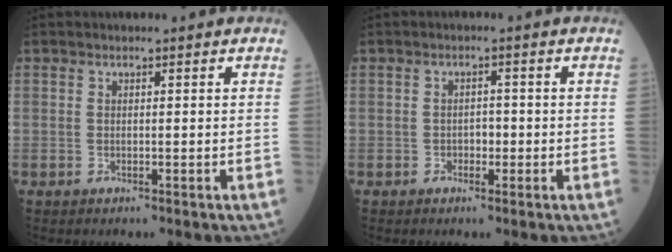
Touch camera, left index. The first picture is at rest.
{"total": 1.7, "force": [-0.5, 1.2, 1.1], "torque": [-0.011, 0.005, -0.009]}